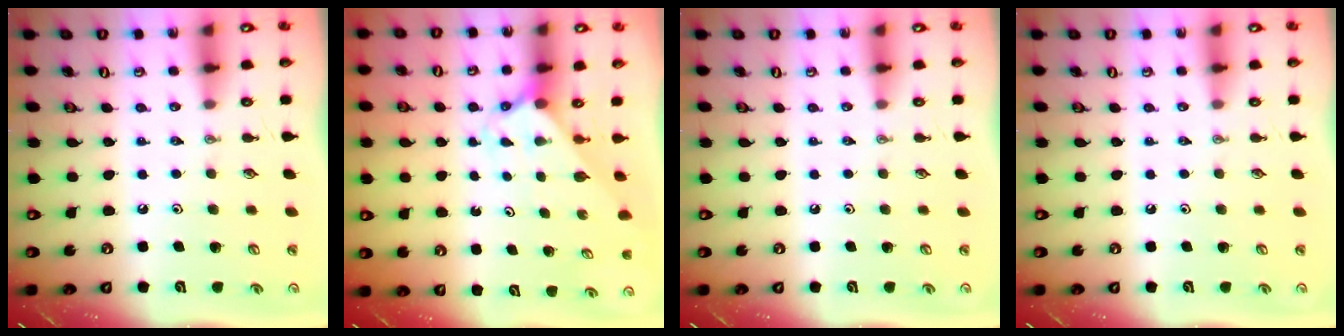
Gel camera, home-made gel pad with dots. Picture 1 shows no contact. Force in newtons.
{"total": 2.1, "press": 2.1, "slide": 0.2}
{"total": 0.0}
{"total": 0.0}